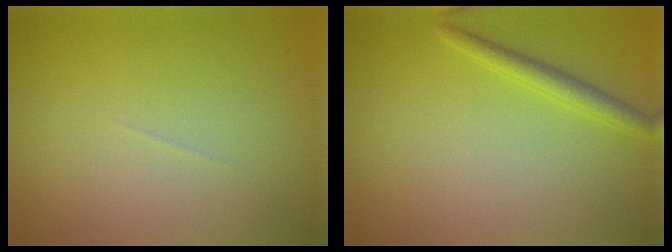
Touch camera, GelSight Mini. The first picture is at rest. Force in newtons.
{"total": 1.9, "press": 1.9, "slide": 0.2}